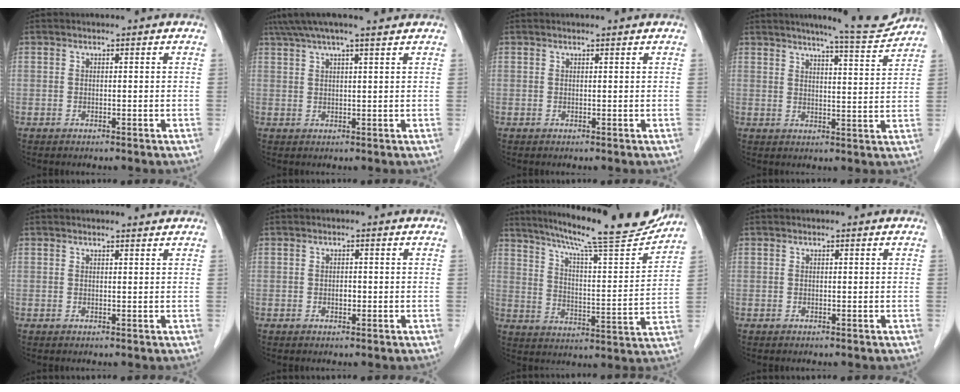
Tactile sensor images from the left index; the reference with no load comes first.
{"total": 9.3, "force": [7.7, -0.3, 5.2], "torque": [-0.088, 0.039, 0.109]}
{"total": 0.7, "force": [0.7, -0.1, 0.1], "torque": [-0.008, 0.002, 0.011]}
{"total": 8.1, "force": [7.6, -0.4, 2.7], "torque": [-0.046, -0.014, 0.099]}
{"total": 1.6, "force": [1.6, 0.0, 0.0], "torque": [-0.010, 0.001, 0.021]}
{"total": 0.8, "force": [-0.2, 0.5, 0.6], "torque": [-0.011, 0.001, -0.005]}
{"total": 19.8, "force": [17.9, 0.7, 8.6], "torque": [-0.141, -0.030, 0.255]}
{"total": 0.0}